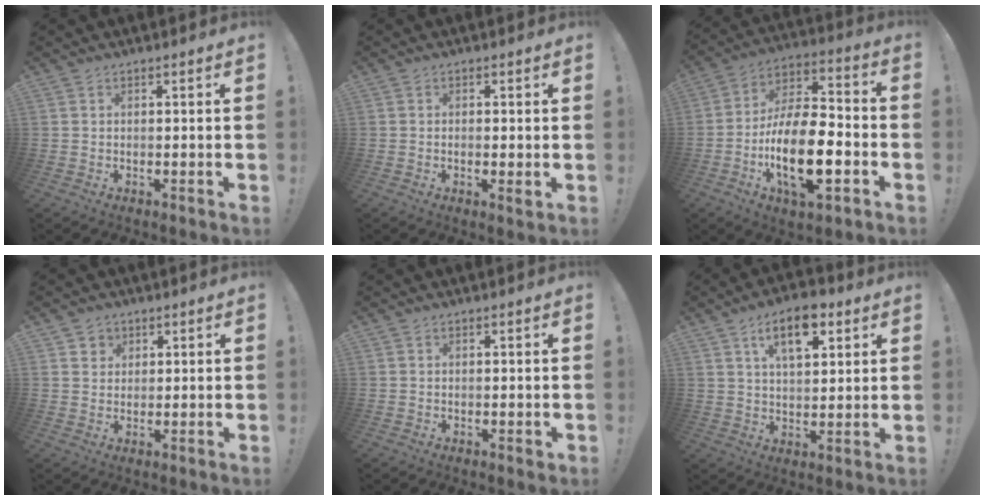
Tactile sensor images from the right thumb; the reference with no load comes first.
{"total": 1.9, "force": [-0.2, 0.2, 1.9], "torque": [-0.033, -0.001, -0.004]}
{"total": 20.2, "force": [-7.1, 8.5, 16.9], "torque": [-0.316, 0.029, -0.115]}
{"total": 3.1, "force": [1.5, 2.7, 0.3], "torque": [0.008, -0.012, 0.024]}
{"total": 0.7, "force": [0.1, 0.4, 0.6], "torque": [-0.011, 0.002, 0.003]}
{"total": 11.5, "force": [6.0, 5.6, 8.1], "torque": [-0.113, -0.017, 0.102]}